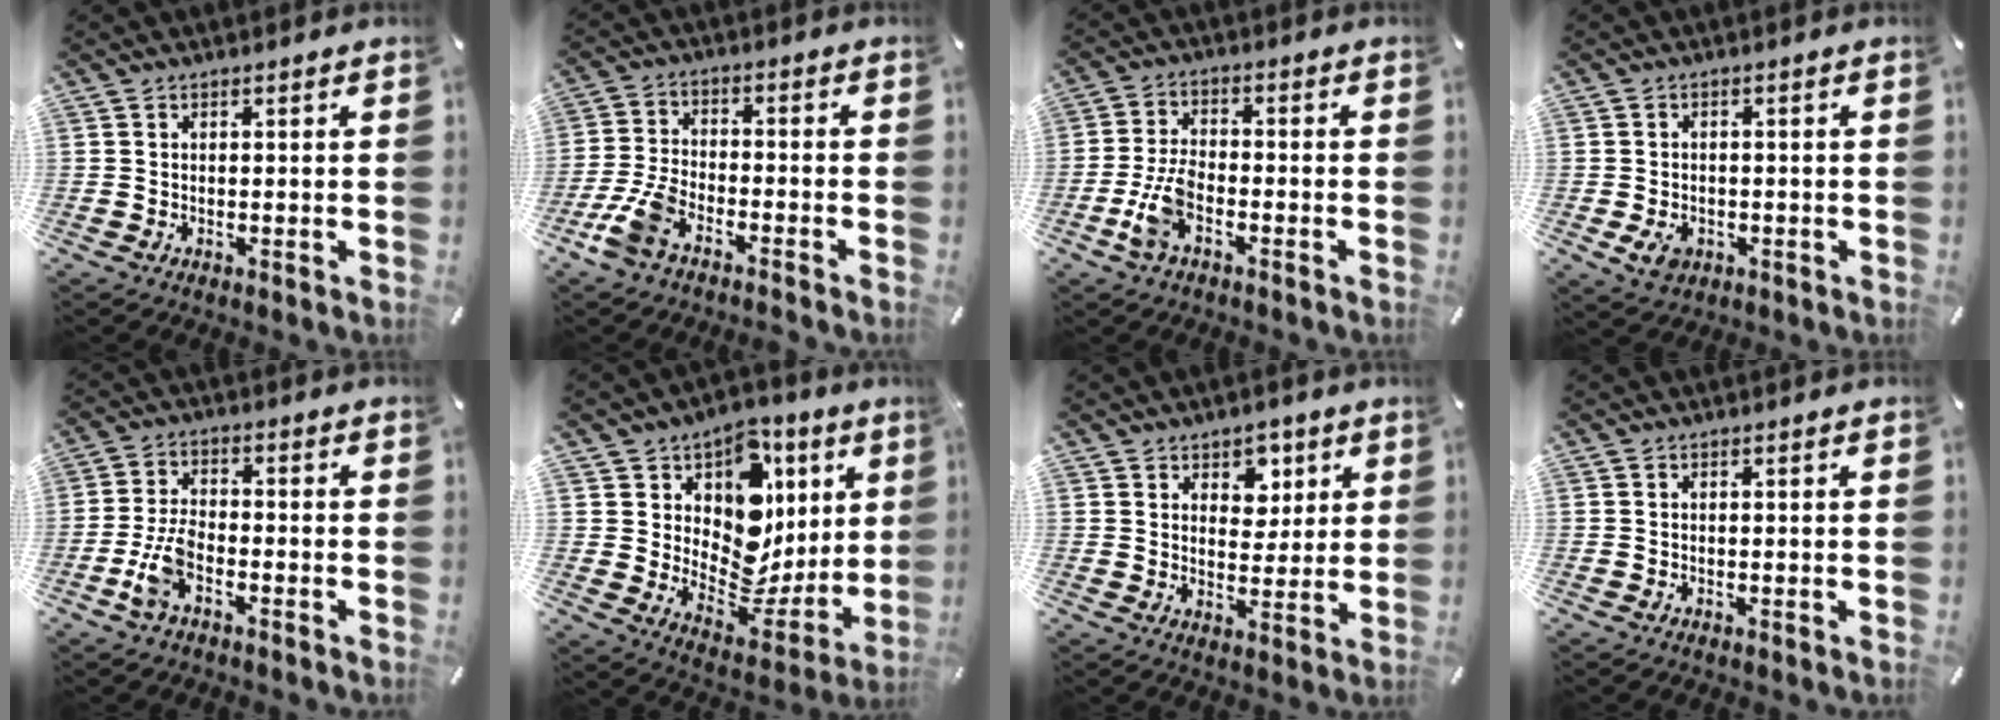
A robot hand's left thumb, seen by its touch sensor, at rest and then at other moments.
{"total": 8.2, "force": [-5.3, 3.5, 5.1], "torque": [-0.116, 0.012, -0.101]}
{"total": 7.8, "force": [-3.2, 3.9, 5.9], "torque": [-0.131, 0.003, -0.060]}
{"total": 4.3, "force": [-1.5, 3.4, 2.2], "torque": [-0.040, -0.001, -0.028]}
{"total": 7.2, "force": [-3.3, 3.6, 5.3], "torque": [-0.123, 0.004, -0.062]}
{"total": 12.5, "force": [4.9, 10.4, 5.1], "torque": [-0.057, -0.072, 0.094]}
{"total": 6.0, "force": [3.0, 4.9, 1.6], "torque": [-0.002, -0.017, 0.046]}
{"total": 0.0}